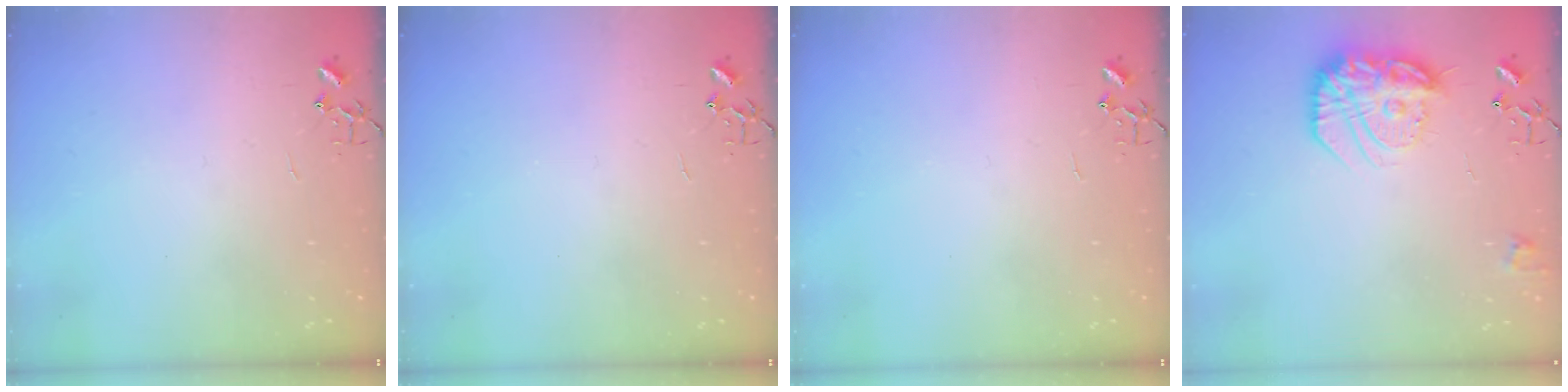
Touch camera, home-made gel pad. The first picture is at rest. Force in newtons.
{"total": 0.0}
{"total": 0.0}
{"total": 18.0, "press": 18.0, "slide": 1.3}